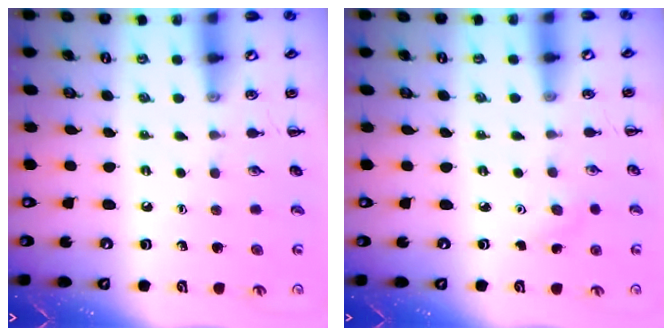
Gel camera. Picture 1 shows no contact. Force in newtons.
{"total": 2.9, "press": 2.8, "slide": 0.8}